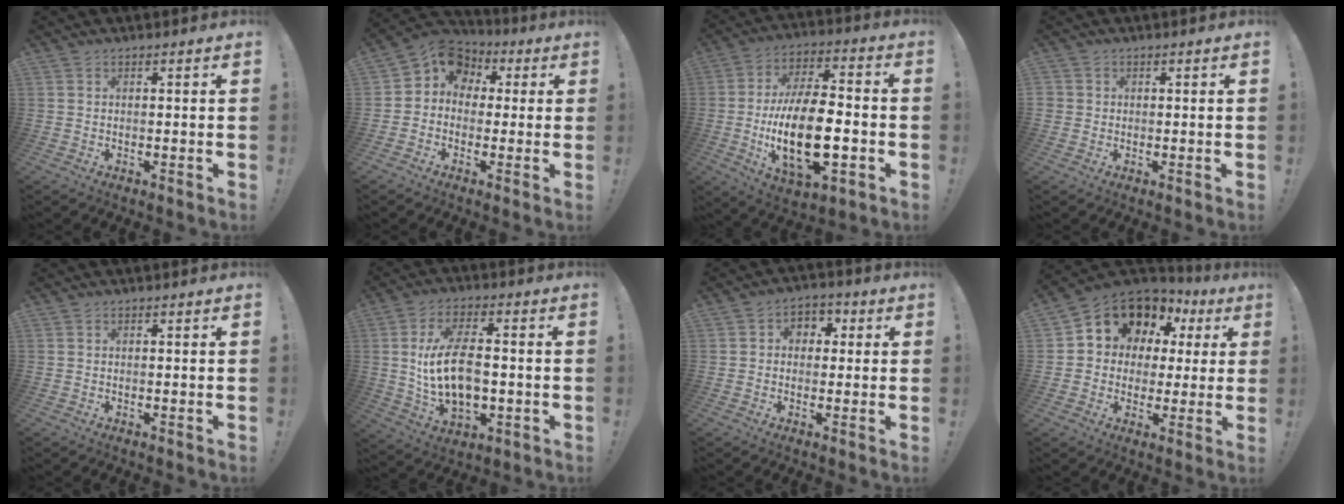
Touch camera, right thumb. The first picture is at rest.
{"total": 7.6, "force": [1.8, 6.7, 3.0], "torque": [-0.044, -0.007, 0.042]}
{"total": 21.7, "force": [-4.9, 10.4, 18.4], "torque": [-0.343, 0.008, -0.079]}
{"total": 1.7, "force": [0.0, 1.7, 0.3], "torque": [-0.011, 0.003, 0.002]}
{"total": 0.0}
{"total": 15.3, "force": [-0.2, 8.5, 12.7], "torque": [-0.237, 0.000, -0.006]}
{"total": 4.8, "force": [-0.6, 4.3, 2.0], "torque": [-0.019, 0.013, -0.011]}
{"total": 11.3, "force": [5.9, 8.5, 4.7], "torque": [-0.079, -0.041, 0.116]}